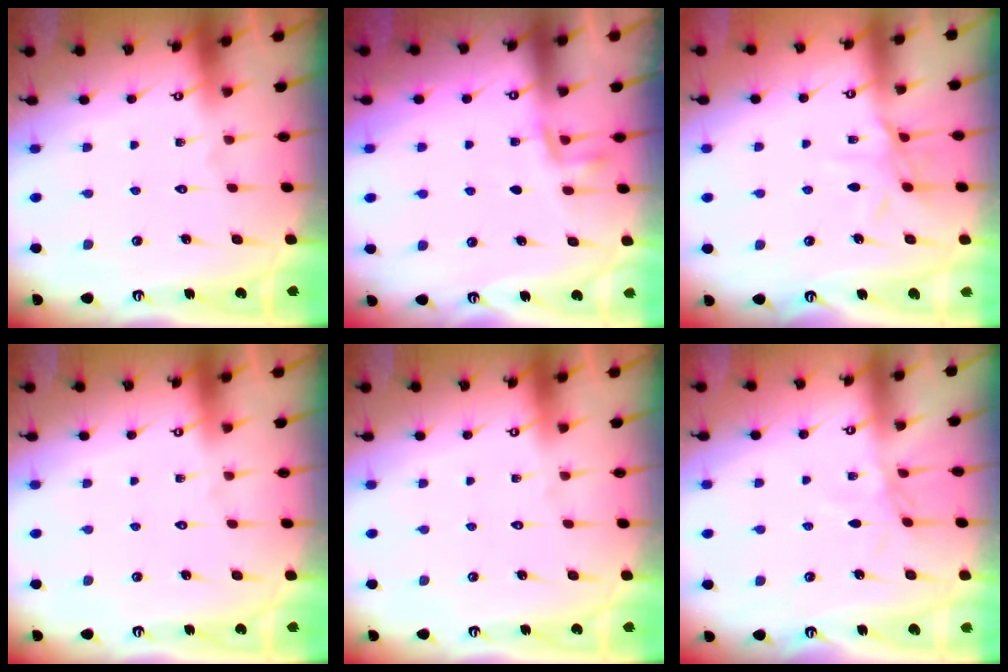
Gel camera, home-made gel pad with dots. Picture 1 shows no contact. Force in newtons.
{"total": 3.8, "press": 3.7, "slide": 1.0}
{"total": 7.9, "press": 7.9, "slide": 0.6}
{"total": 0.0}
{"total": 0.0}
{"total": 2.5, "press": 2.4, "slide": 0.5}